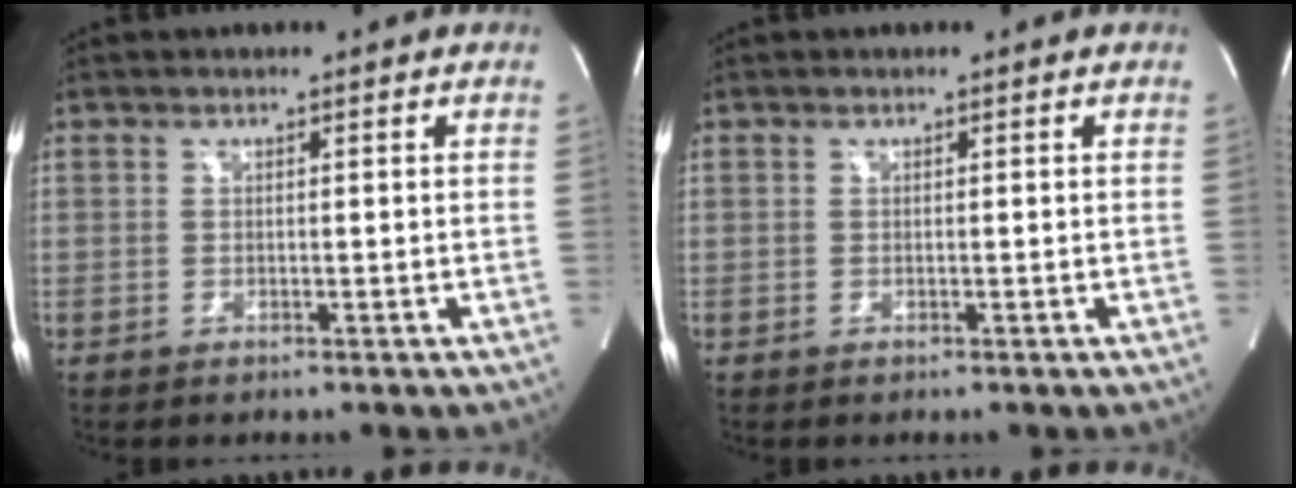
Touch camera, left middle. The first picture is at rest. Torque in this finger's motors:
{"motor_torque": [-0.01, -0.01, 0.01, 0.00]}